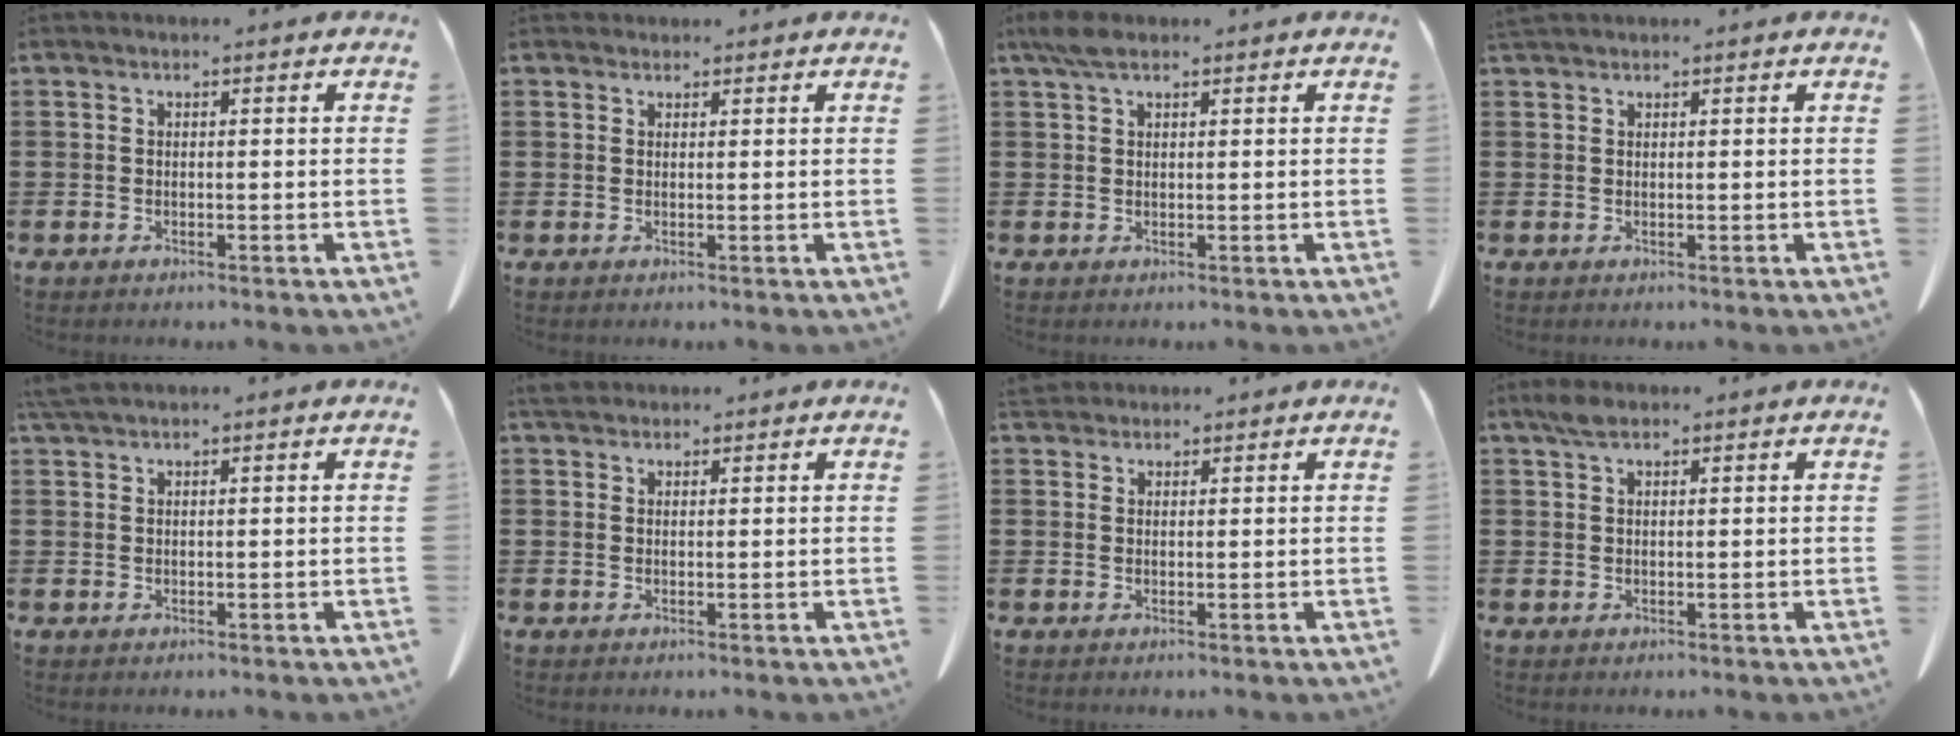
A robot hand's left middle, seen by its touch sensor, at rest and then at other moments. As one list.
[{"total": 1.1, "force": [1.0, 0.5, 0.1], "torque": [-0.004, 0.001, 0.020]}, {"total": 3.0, "force": [1.8, 1.2, 2.1], "torque": [-0.048, 0.005, 0.033]}, {"total": 1.0, "force": [1.0, 0.1, 0.3], "torque": [-0.009, 0.000, 0.020]}, {"total": 2.0, "force": [1.7, 0.1, 1.1], "torque": [-0.025, 0.000, 0.033]}, {"total": 2.2, "force": [1.8, 0.9, 0.8], "torque": [-0.023, 0.006, 0.036]}, {"total": 2.2, "force": [2.0, 0.8, 0.5], "torque": [-0.017, 0.003, 0.039]}, {"total": 2.4, "force": [1.7, 0.9, 1.5], "torque": [-0.034, 0.005, 0.030]}]